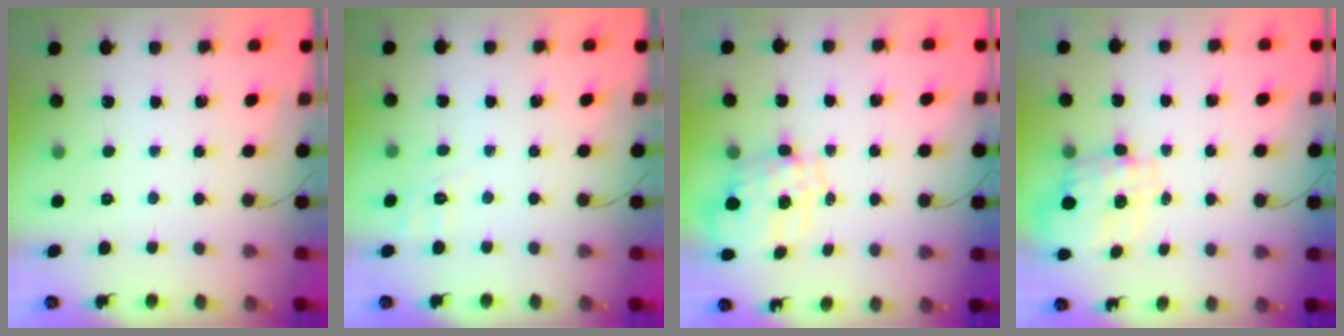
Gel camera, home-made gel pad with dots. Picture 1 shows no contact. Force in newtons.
{"total": 2.1, "press": 0.9, "slide": 1.9}
{"total": 2.0, "press": 1.7, "slide": 1.1}
{"total": 2.9, "press": 2.7, "slide": 1.1}